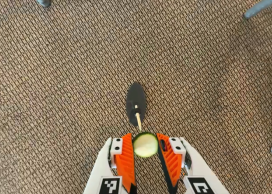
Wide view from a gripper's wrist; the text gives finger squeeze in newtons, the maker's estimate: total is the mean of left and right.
{"total": 6.8, "left": 6.3, "right": 7.3}